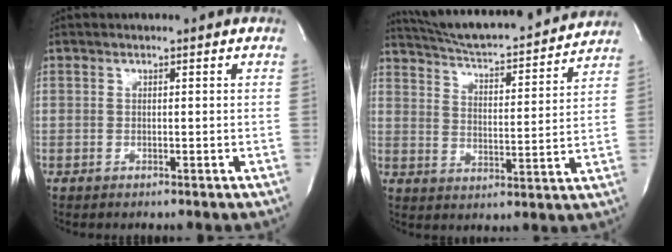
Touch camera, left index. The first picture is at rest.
{"total": 21.0, "force": [19.5, 2.6, 7.3], "torque": [-0.118, -0.005, 0.273]}